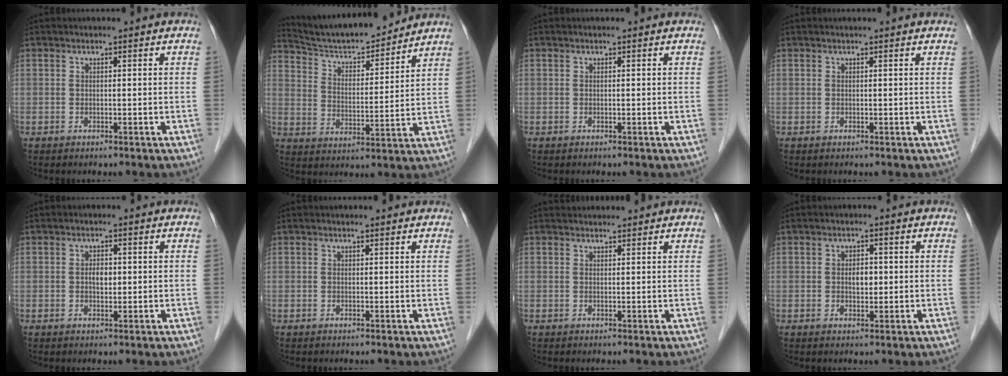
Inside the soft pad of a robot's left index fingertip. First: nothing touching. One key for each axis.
{"total": 13.5, "fx": 12.8, "fy": 1.3, "fz": 4.3, "tx": -0.077, "ty": -0.003, "tz": 0.215}
{"total": 0.0}
{"total": 1.1, "fx": 1.0, "fy": -0.1, "fz": 0.5, "tx": -0.011, "ty": 0.007, "tz": 0.010}
{"total": 1.8, "fx": -0.5, "fy": 1.0, "fz": 1.3, "tx": -0.024, "ty": -0.005, "tz": -0.007}
{"total": 1.1, "fx": 1.1, "fy": 0.2, "fz": 0.2, "tx": -0.012, "ty": 0.002, "tz": 0.008}
{"total": 3.1, "fx": 3.0, "fy": 0.7, "fz": 0.4, "tx": -0.007, "ty": 0.026, "tz": 0.041}
{"total": 2.1, "fx": -0.5, "fy": 1.3, "fz": 1.6, "tx": -0.026, "ty": -0.005, "tz": -0.006}